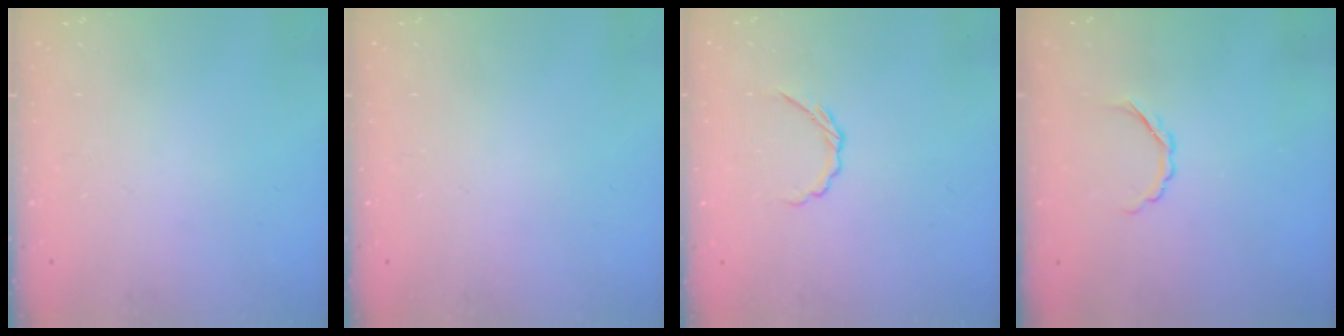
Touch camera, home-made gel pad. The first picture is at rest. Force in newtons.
{"total": 0.0}
{"total": 3.0, "press": 2.9, "slide": 0.9}
{"total": 2.7, "press": 2.6, "slide": 0.8}